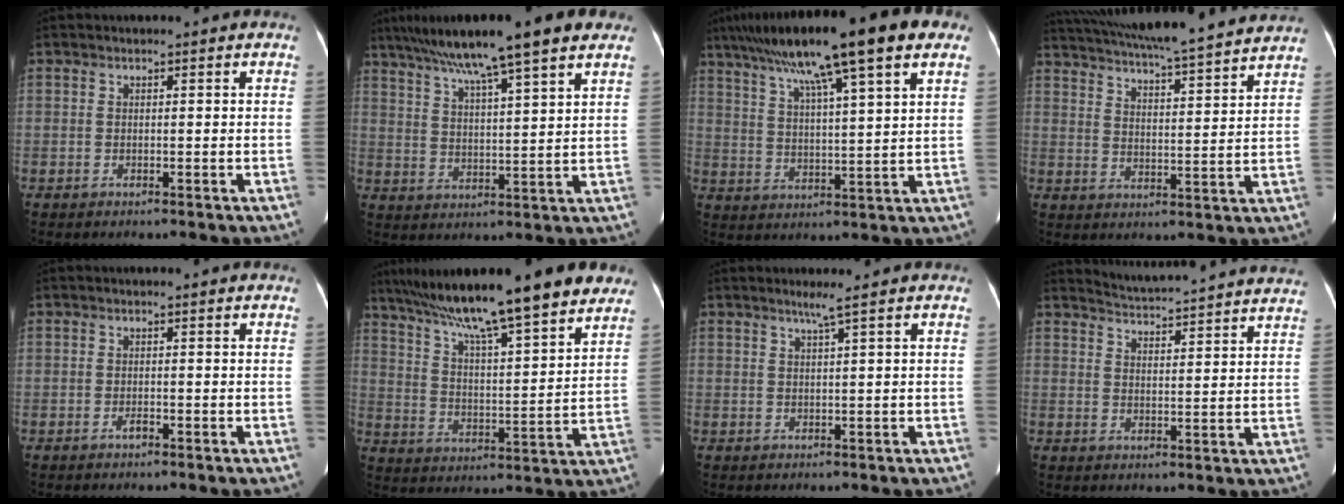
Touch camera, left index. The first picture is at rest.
{"total": 15.6, "force": [11.6, 0.5, 10.4], "torque": [-0.170, 0.037, 0.177]}
{"total": 18.5, "force": [11.8, 1.4, 14.2], "torque": [-0.232, 0.048, 0.176]}
{"total": 21.7, "force": [19.5, 0.9, 9.4], "torque": [-0.166, 0.014, 0.275]}
{"total": 0.9, "force": [-0.7, 0.3, 0.5], "torque": [-0.012, 0.000, -0.010]}
{"total": 22.6, "force": [17.9, 2.0, 13.7], "torque": [-0.230, 0.026, 0.270]}
{"total": 1.7, "force": [1.1, -0.7, 1.2], "torque": [-0.033, -0.005, 0.027]}
{"total": 18.2, "force": [17.5, 0.4, 4.7], "torque": [-0.077, -0.023, 0.220]}